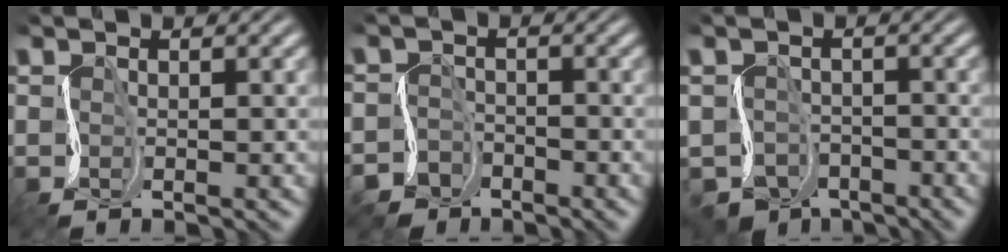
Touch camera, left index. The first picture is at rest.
{"total": 3.6, "force": [-3.1, 1.9, 0.2], "torque": [-0.004, -0.001, -0.067]}
{"total": 3.8, "force": [-3.0, 2.0, 1.0], "torque": [-0.015, -0.007, -0.066]}